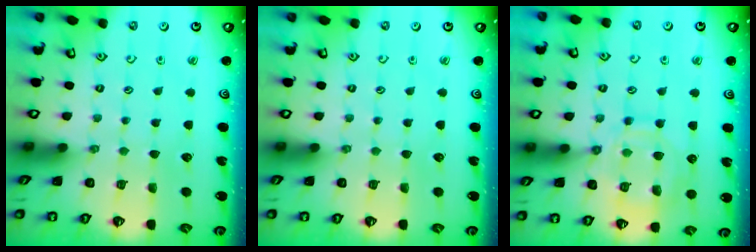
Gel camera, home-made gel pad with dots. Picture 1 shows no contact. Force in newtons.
{"total": 0.0}
{"total": 12.7, "press": 12.6, "slide": 1.2}